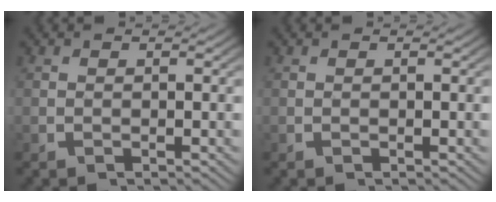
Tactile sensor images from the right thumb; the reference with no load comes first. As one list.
[{"total": 0.0}]